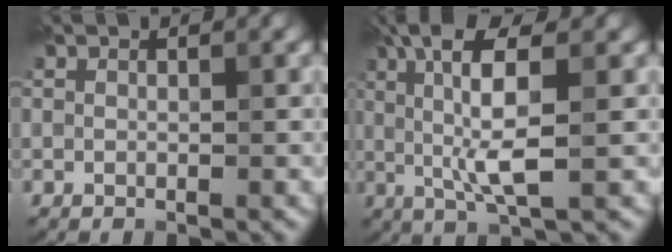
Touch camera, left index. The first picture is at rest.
{"total": 7.6, "force": [1.5, 1.6, 7.2], "torque": [-0.135, 0.004, 0.026]}